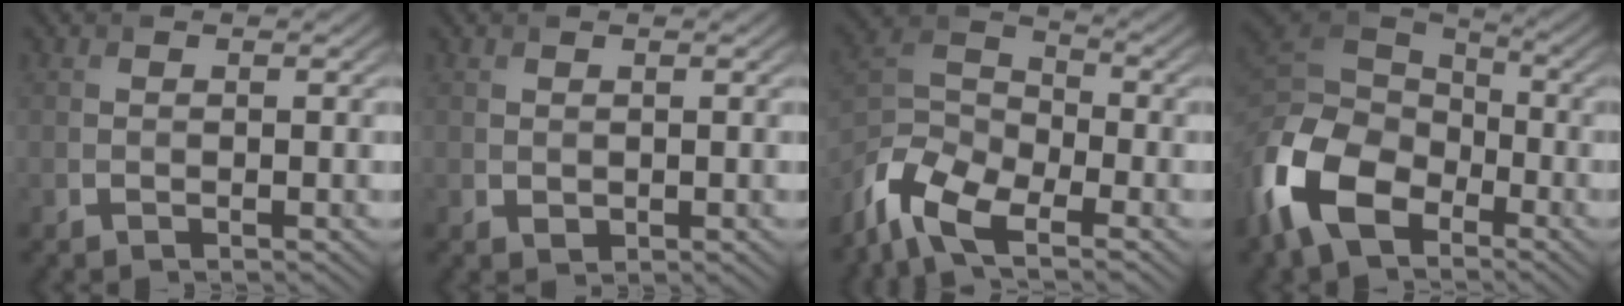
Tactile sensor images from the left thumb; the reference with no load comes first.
{"total": 0.7, "force": [0.3, 0.6, 0.4], "torque": [-0.008, -0.005, 0.011]}
{"total": 10.3, "force": [-7.2, 4.2, 6.0], "torque": [-0.138, -0.011, -0.159]}
{"total": 14.5, "force": [-6.6, 9.3, 9.0], "torque": [-0.241, -0.032, -0.137]}